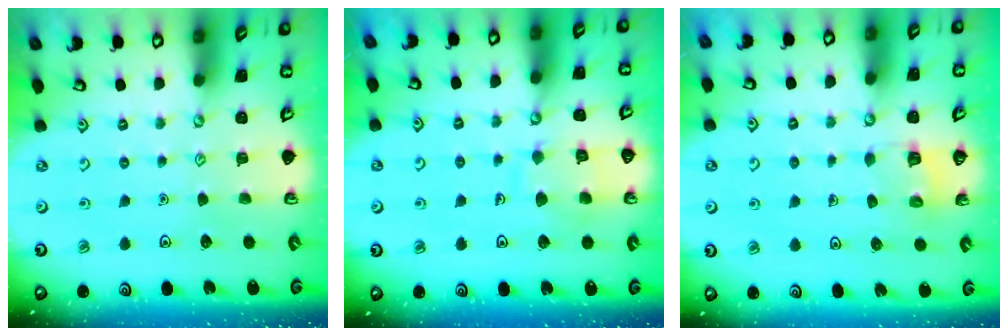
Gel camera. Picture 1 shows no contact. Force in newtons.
{"total": 9.3, "press": 9.3, "slide": 0.8}
{"total": 5.8, "press": 5.8, "slide": 0.3}